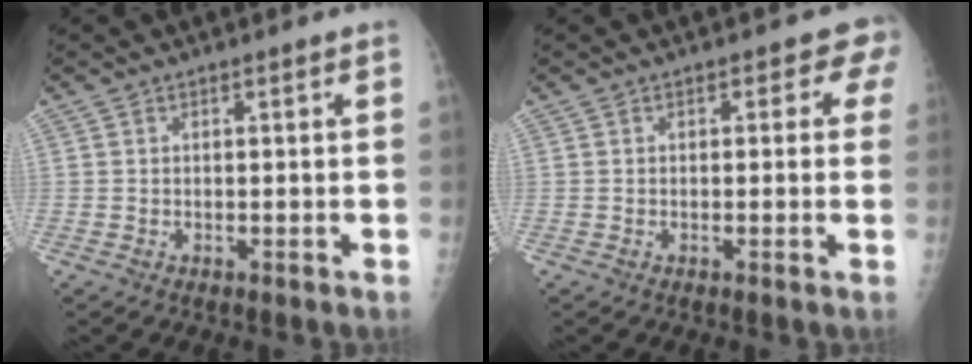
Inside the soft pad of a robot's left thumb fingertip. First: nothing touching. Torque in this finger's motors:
{"motor_torque": [0.06, 0.19, -0.08, -0.14, 0.03]}